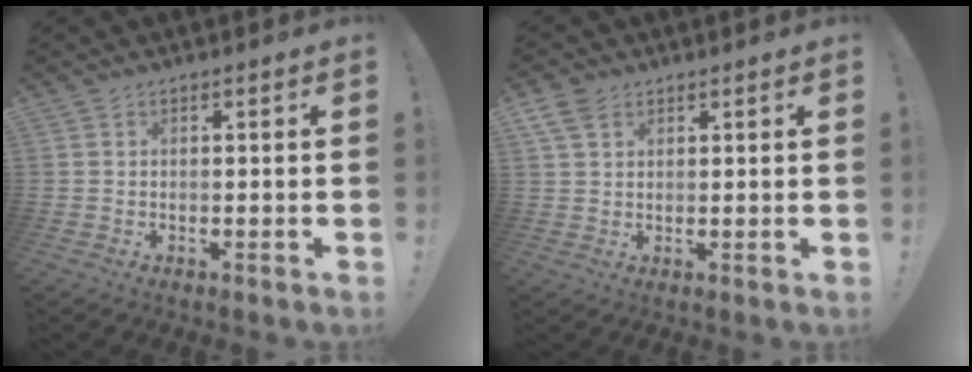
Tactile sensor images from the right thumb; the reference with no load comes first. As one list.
[{"total": 5.4, "force": [3.1, 3.5, 2.8], "torque": [-0.056, 0.000, 0.064]}]